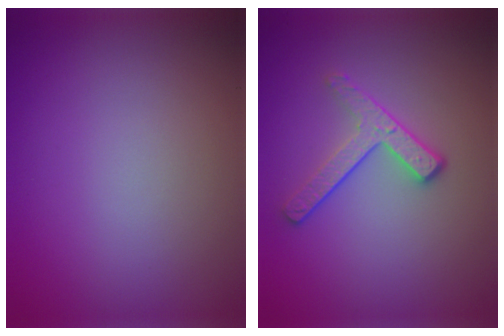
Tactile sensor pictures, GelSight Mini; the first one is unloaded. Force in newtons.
{"total": 2.9, "press": 2.4, "slide": 1.6}